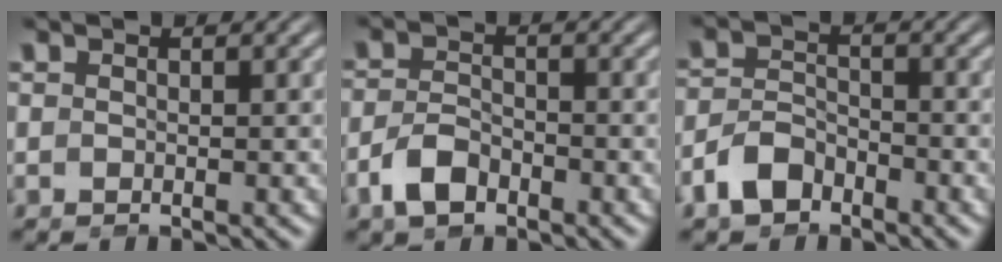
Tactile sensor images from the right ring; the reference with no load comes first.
{"total": 2.9, "force": [-2.3, 1.3, 1.1], "torque": [-0.016, -0.005, -0.043]}
{"total": 3.7, "force": [-3.0, 1.9, 1.0], "torque": [-0.014, -0.009, -0.053]}